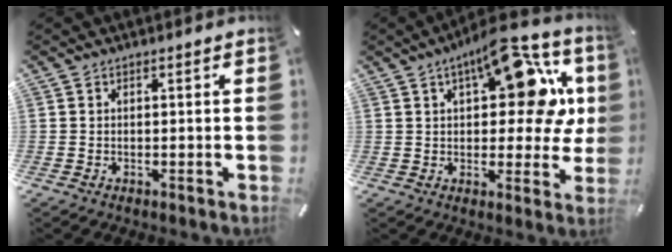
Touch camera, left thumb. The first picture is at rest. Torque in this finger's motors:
{"motor_torque": [0.68, 1.00, 1.98, -0.79, 0.18]}